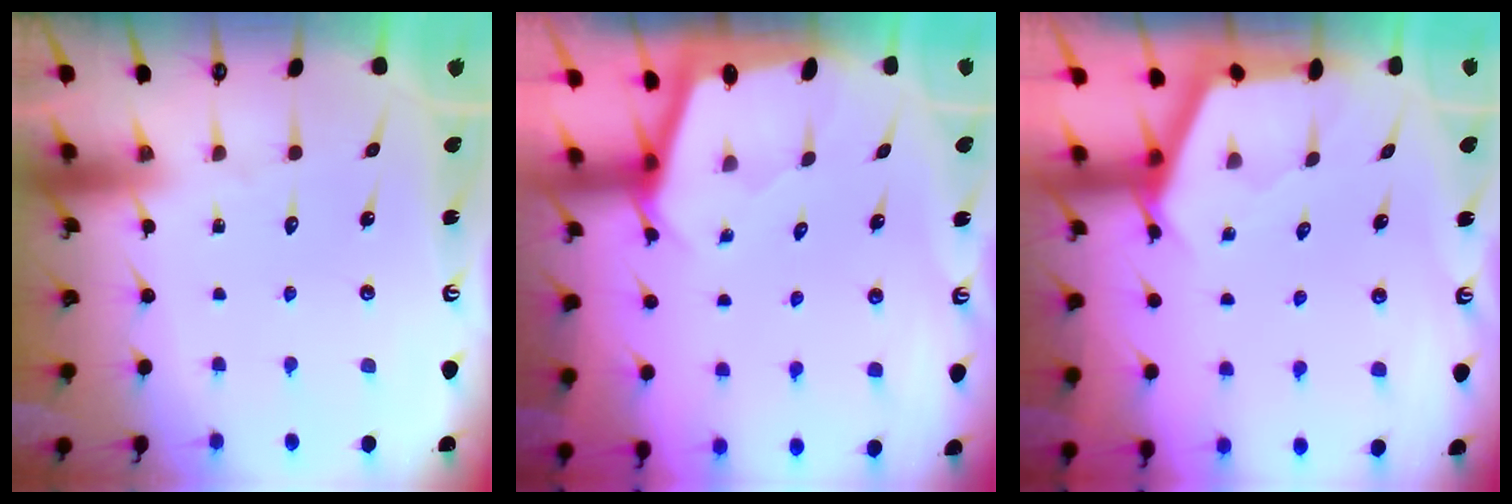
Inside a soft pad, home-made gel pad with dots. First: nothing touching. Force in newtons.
{"total": 1.6, "press": 1.5, "slide": 0.2}
{"total": 3.0, "press": 3.0, "slide": 0.4}